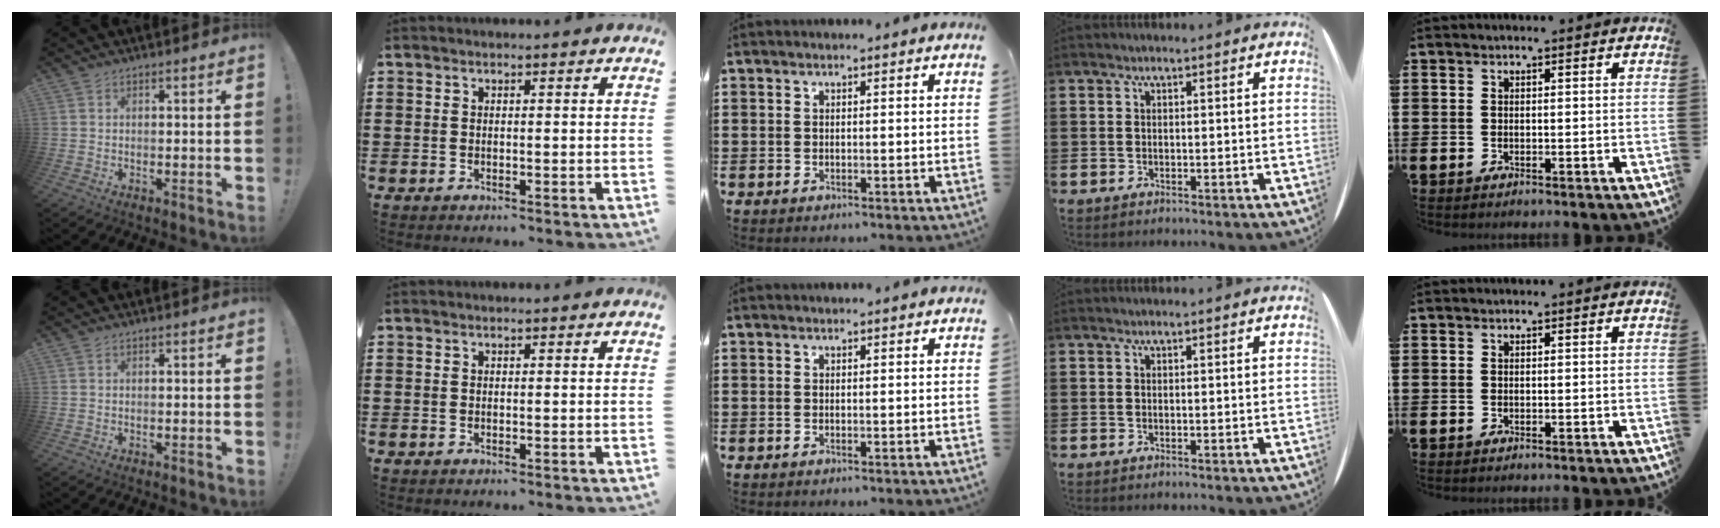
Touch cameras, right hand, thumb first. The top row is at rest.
{}